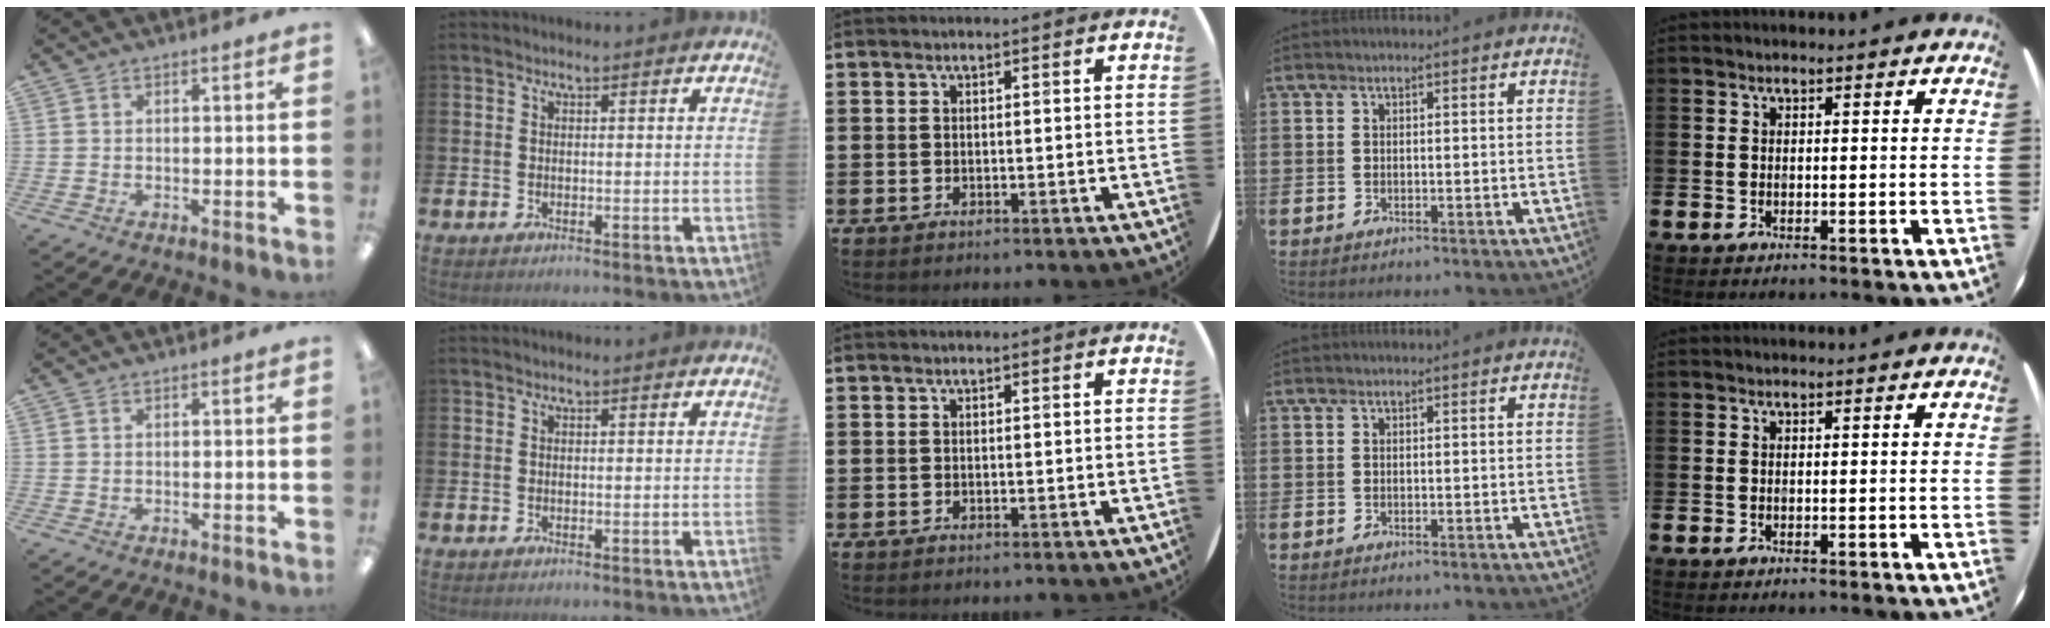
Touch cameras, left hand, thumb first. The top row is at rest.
{}